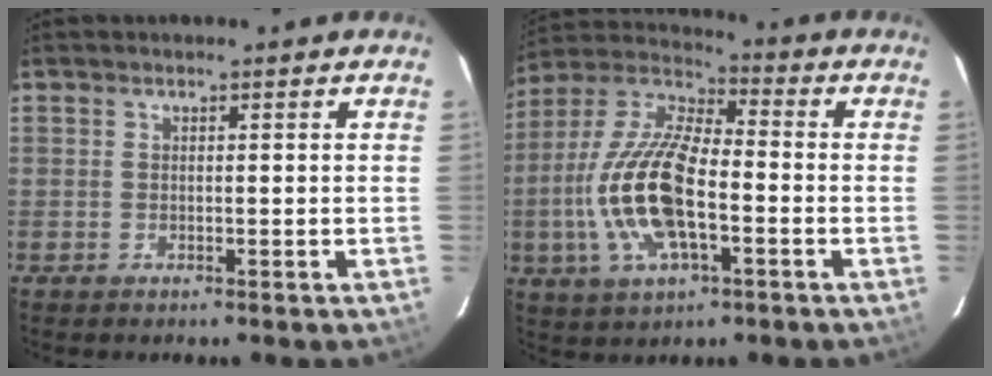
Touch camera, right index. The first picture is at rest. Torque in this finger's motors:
{"motor_torque": [2.14, 0.00, 1.05, 0.20]}